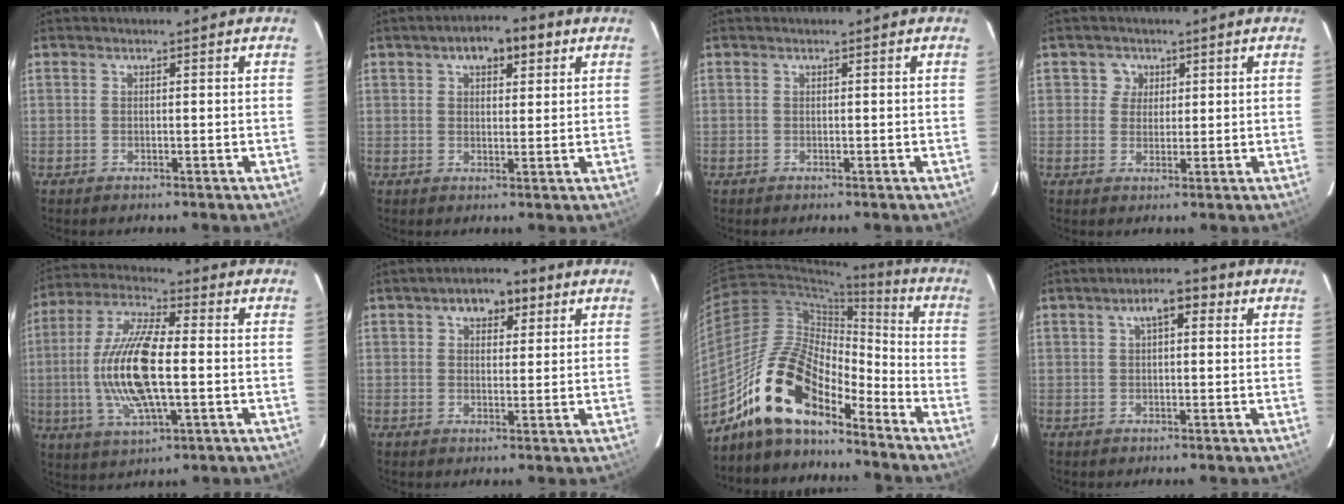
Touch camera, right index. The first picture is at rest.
{"total": 6.7, "force": [3.3, 3.4, 4.8], "torque": [-0.073, 0.025, 0.049]}
{"total": 0.0}
{"total": 3.2, "force": [1.1, 3.1, 0.1], "torque": [0.013, 0.016, 0.014]}
{"total": 16.4, "force": [-1.5, 5.3, 15.5], "torque": [-0.319, 0.003, -0.030]}
{"total": 6.2, "force": [3.0, 3.8, 3.8], "torque": [-0.057, 0.020, 0.043]}
{"total": 16.6, "force": [-12.3, 6.2, 9.3], "torque": [-0.176, 0.006, -0.239]}
{"total": 5.1, "force": [1.9, 2.1, 4.2], "torque": [-0.070, 0.020, 0.028]}